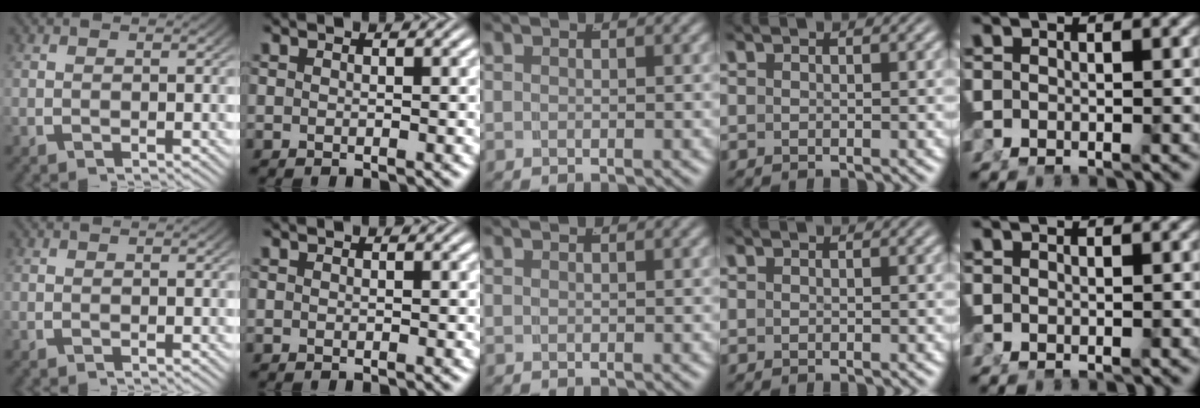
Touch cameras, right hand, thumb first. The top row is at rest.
{}